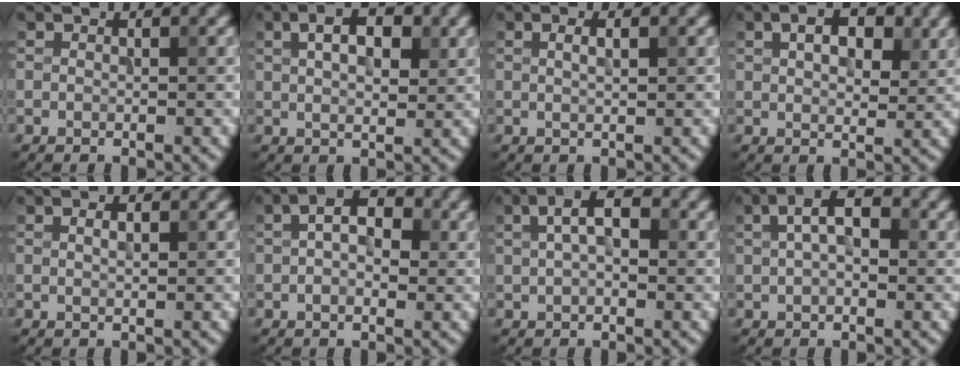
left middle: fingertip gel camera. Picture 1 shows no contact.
{"total": 4.8, "force": [1.6, 2.2, 4.0], "torque": [-0.061, 0.005, 0.023]}
{"total": 1.9, "force": [0.7, 0.6, 1.7], "torque": [-0.015, -0.006, 0.004]}
{"total": 4.4, "force": [1.6, 2.3, 3.4], "torque": [-0.050, 0.002, 0.027]}
{"total": 1.3, "force": [0.5, 0.3, 1.1], "torque": [-0.013, -0.006, 0.009]}
{"total": 4.7, "force": [0.8, 2.5, 3.9], "torque": [-0.052, 0.004, -0.001]}
{"total": 4.4, "force": [1.2, 2.3, 3.6], "torque": [-0.059, 0.010, 0.017]}
{"total": 4.9, "force": [1.3, 2.6, 4.0], "torque": [-0.064, 0.012, 0.013]}